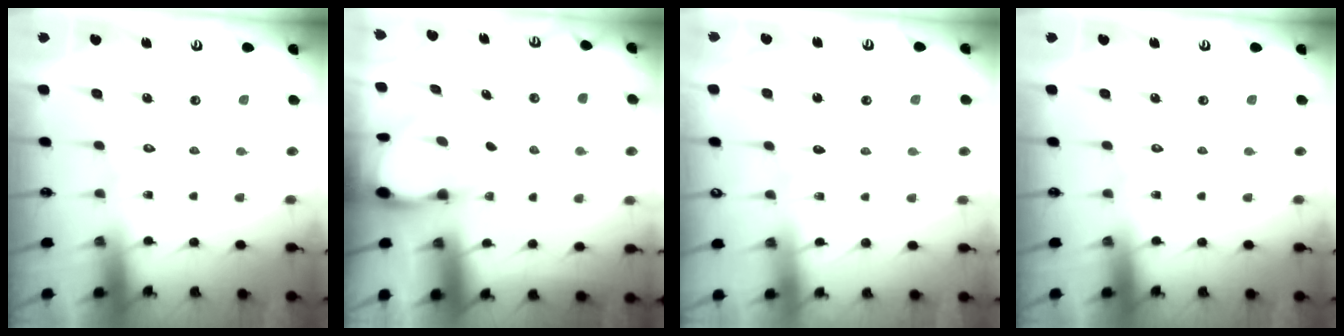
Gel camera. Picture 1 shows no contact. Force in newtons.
{"total": 3.1, "press": 3.1, "slide": 0.3}
{"total": 2.4, "press": 2.4, "slide": 0.3}
{"total": 0.0}